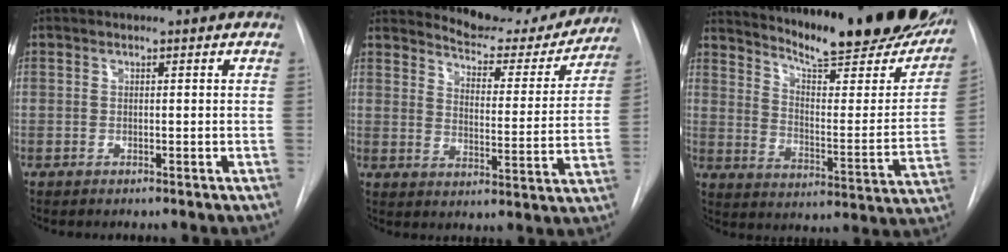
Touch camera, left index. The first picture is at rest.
{"total": 15.4, "force": [14.6, 3.7, 3.1], "torque": [-0.028, -0.033, 0.179]}
{"total": 28.9, "force": [24.4, 4.7, 14.8], "torque": [-0.217, -0.079, 0.312]}